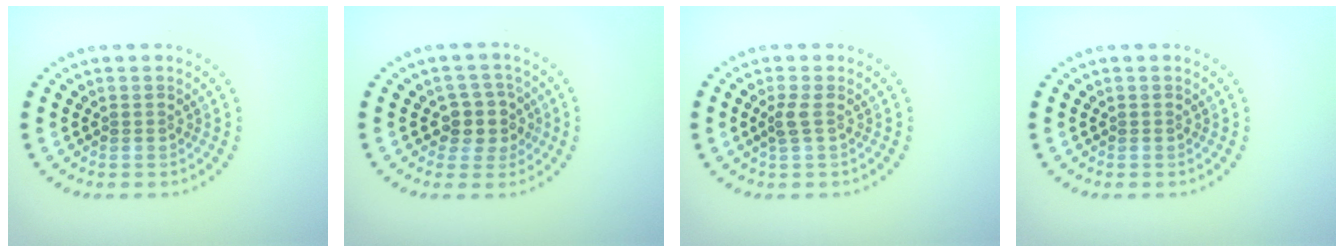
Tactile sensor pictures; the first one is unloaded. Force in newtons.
{"total": 2.8, "press": 2.6, "slide": 1.2}
{"total": 1.2, "press": 0.9, "slide": 0.8}
{"total": 0.0}